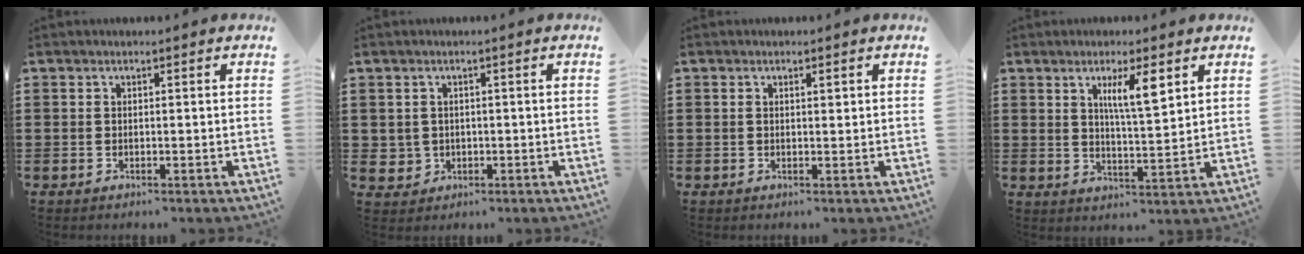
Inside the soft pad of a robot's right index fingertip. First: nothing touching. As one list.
[{"total": 1.8, "force": [0.1, 1.8, 0.1], "torque": [-0.012, 0.006, -0.001]}, {"total": 1.0, "force": [0.3, 0.3, 0.9], "torque": [-0.018, 0.003, 0.004]}, {"total": 6.1, "force": [3.0, 1.3, 5.1], "torque": [-0.094, 0.001, 0.046]}]